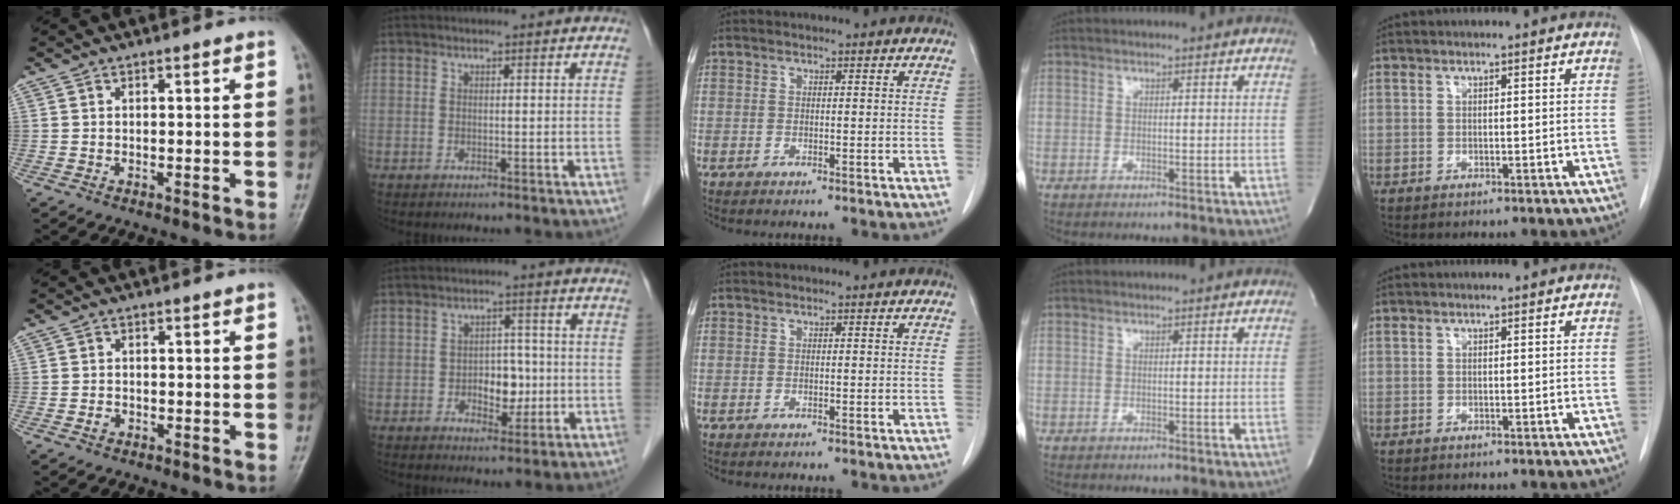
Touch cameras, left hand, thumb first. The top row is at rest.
{"thumb": {"total": 1.3, "force": [-0.6, 1.0, 0.5], "torque": [-0.007, 0.004, -0.011]}, "index": {"total": 5.1, "force": [-1.1, 3.2, 3.8], "torque": [-0.053, 0.011, -0.016]}}